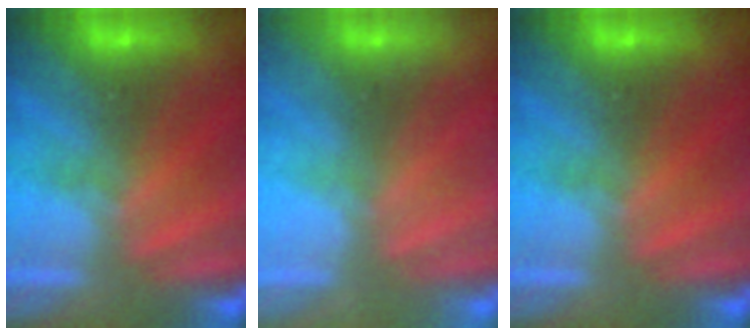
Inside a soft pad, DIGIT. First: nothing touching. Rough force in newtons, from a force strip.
{"total": 2.1}
{"total": 0.0}